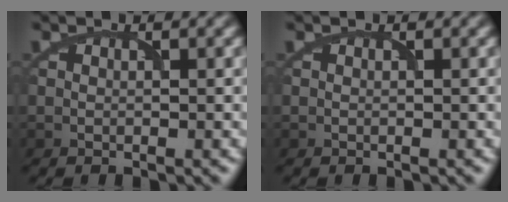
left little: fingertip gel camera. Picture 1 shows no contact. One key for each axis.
{"total": 0.0}